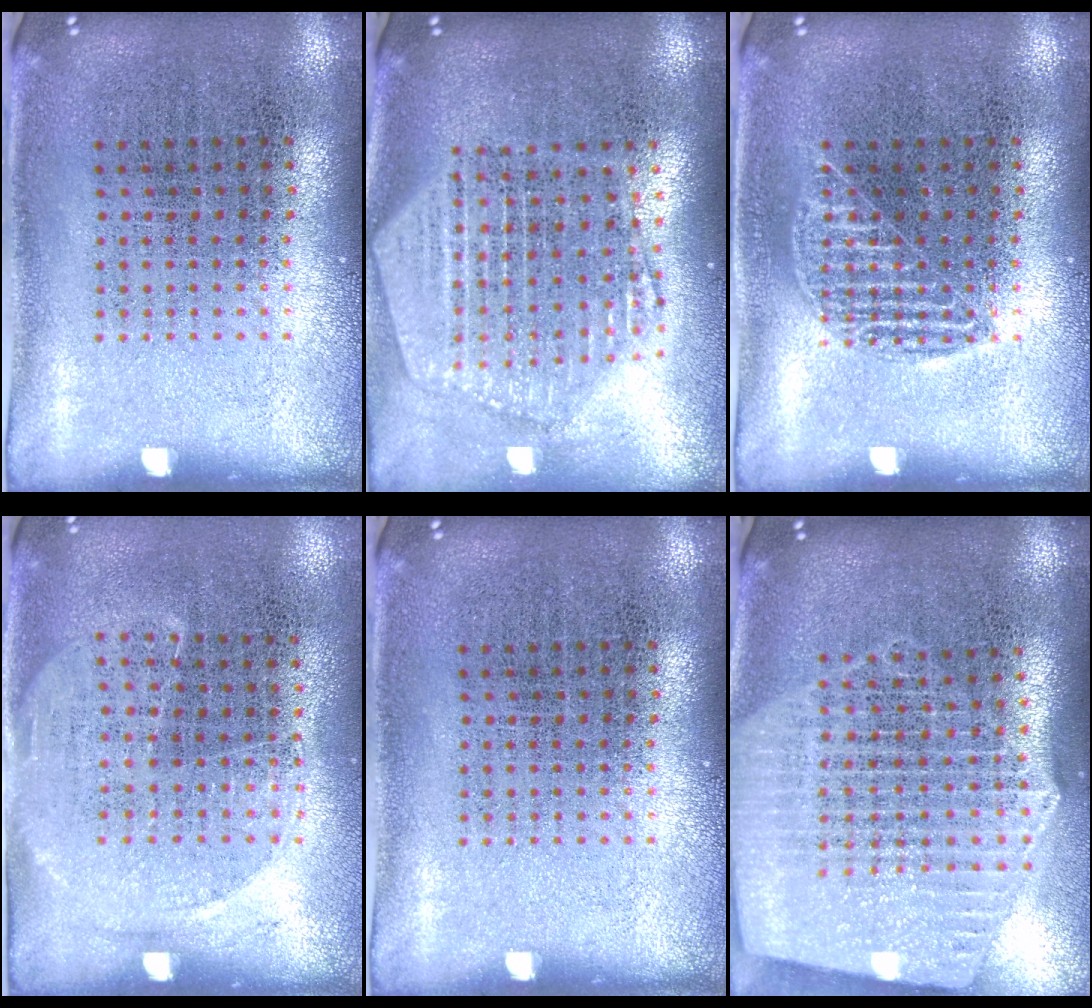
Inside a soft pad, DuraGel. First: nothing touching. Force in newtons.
{"total": 2.3, "press": 2.0, "slide": 1.1}
{"total": 1.2, "press": 1.2, "slide": 0.2}
{"total": 1.4, "press": 1.2, "slide": 0.8}
{"total": 0.0}
{"total": 2.8, "press": 2.4, "slide": 1.4}